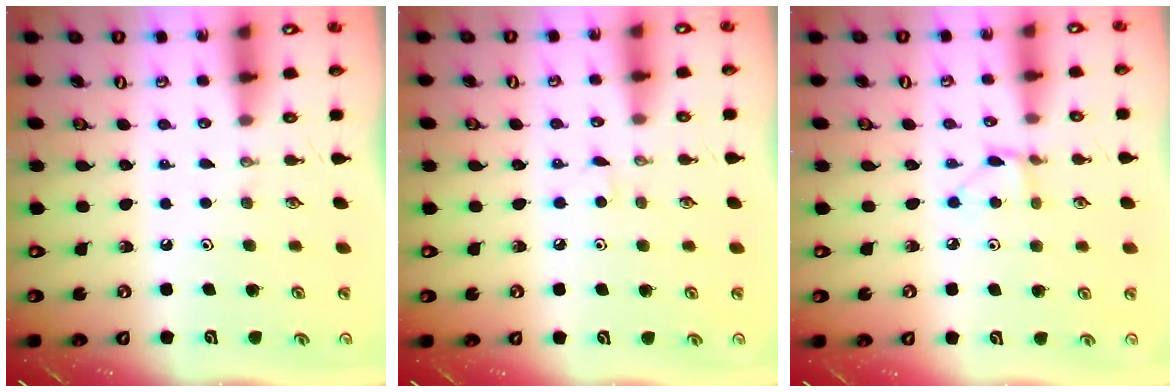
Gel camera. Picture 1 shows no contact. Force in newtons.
{"total": 2.8, "press": 2.8, "slide": 0.3}
{"total": 2.6, "press": 2.6, "slide": 0.3}